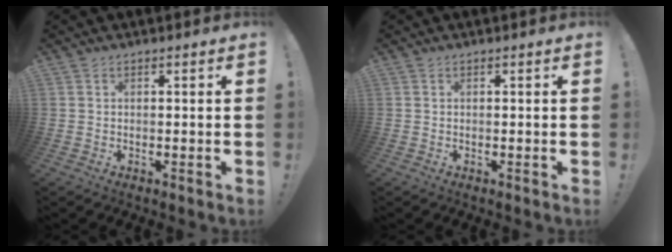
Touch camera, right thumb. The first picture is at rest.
{"total": 0.0}